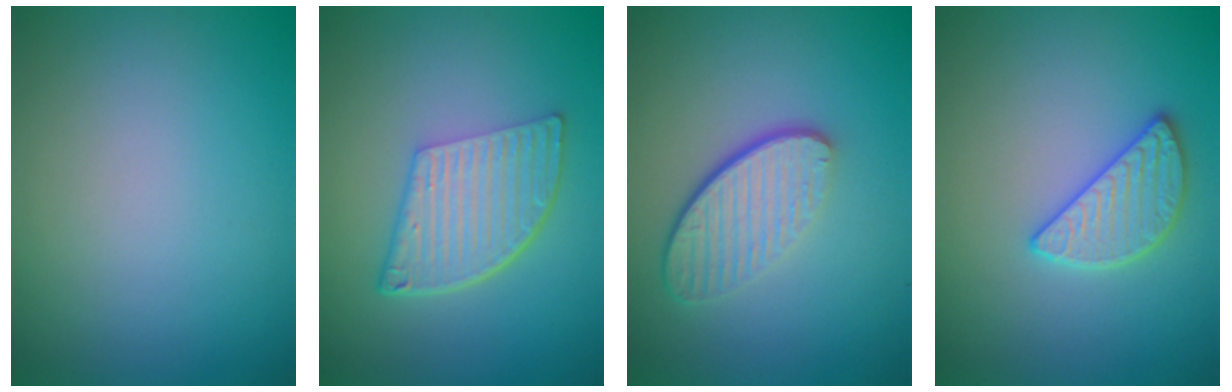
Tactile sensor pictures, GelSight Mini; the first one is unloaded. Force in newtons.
{"total": 6.1, "press": 4.2, "slide": 4.4}
{"total": 4.4, "press": 3.0, "slide": 3.2}
{"total": 2.8, "press": 2.8, "slide": 0.1}